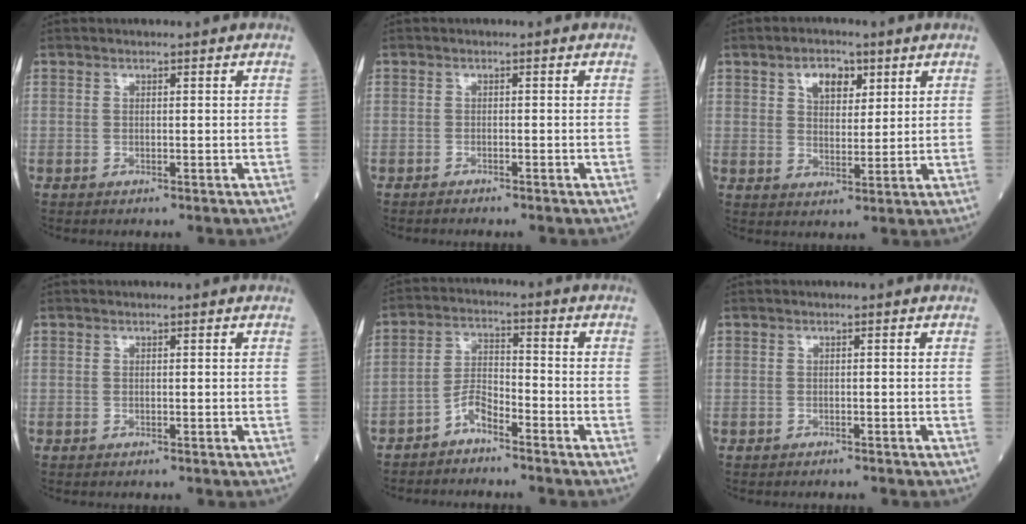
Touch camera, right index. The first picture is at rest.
{"total": 1.2, "force": [-1.1, 0.0, 0.4], "torque": [-0.010, -0.001, -0.012]}
{"total": 5.3, "force": [2.7, 2.9, 3.4], "torque": [-0.057, 0.009, 0.049]}
{"total": 0.0}
{"total": 4.0, "force": [-3.2, 1.1, 2.2], "torque": [-0.044, 0.003, -0.062]}
{"total": 0.9, "force": [-0.8, 0.1, 0.4], "torque": [-0.010, -0.002, -0.006]}